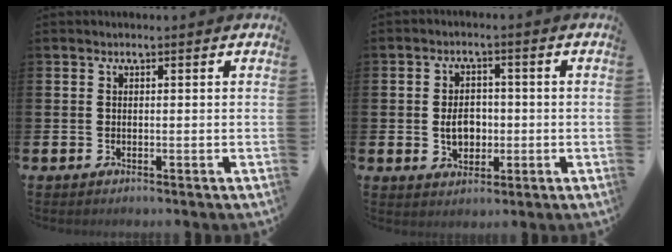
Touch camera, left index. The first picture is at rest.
{"total": 4.3, "force": [-0.4, 3.2, 2.8], "torque": [-0.033, 0.000, -0.017]}